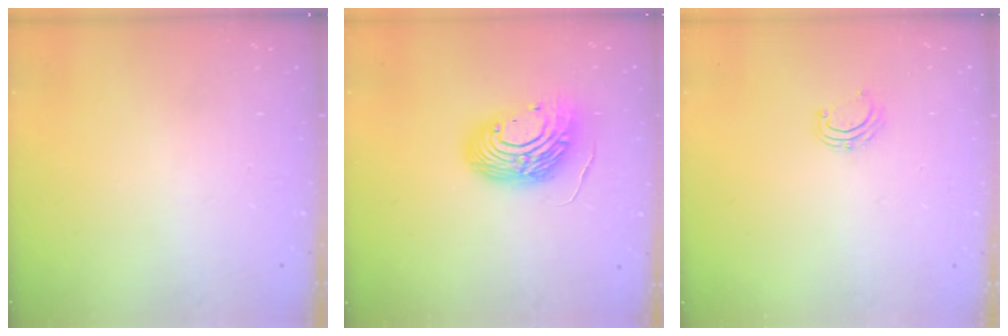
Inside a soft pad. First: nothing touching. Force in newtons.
{"total": 13.9, "press": 13.7, "slide": 2.3}
{"total": 4.6, "press": 4.5, "slide": 0.5}